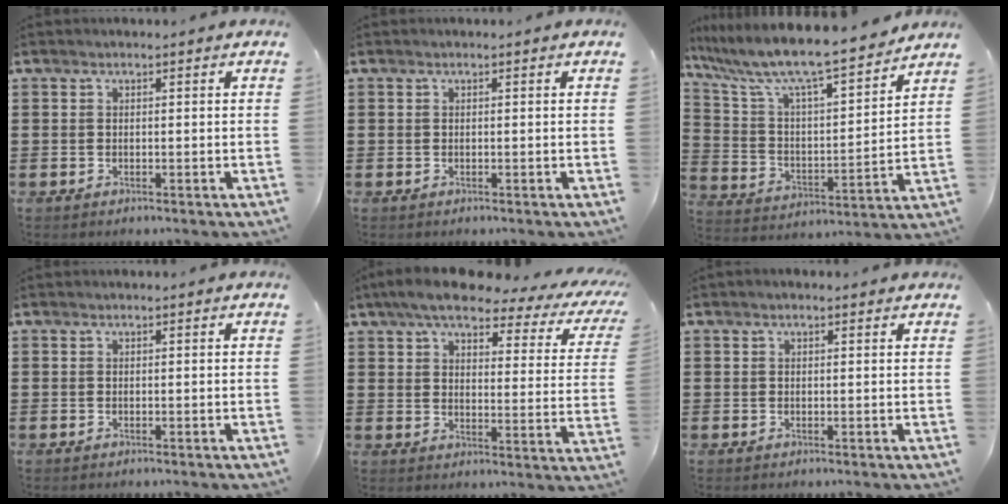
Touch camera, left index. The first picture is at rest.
{"total": 0.0}
{"total": 9.2, "force": [8.0, 0.6, 4.5], "torque": [-0.123, -0.059, 0.129]}
{"total": 0.0}
{"total": 7.2, "force": [5.7, 1.2, 4.3], "torque": [-0.091, -0.029, 0.091]}
{"total": 0.7, "force": [0.4, 0.3, 0.5], "torque": [-0.010, 0.004, 0.007]}